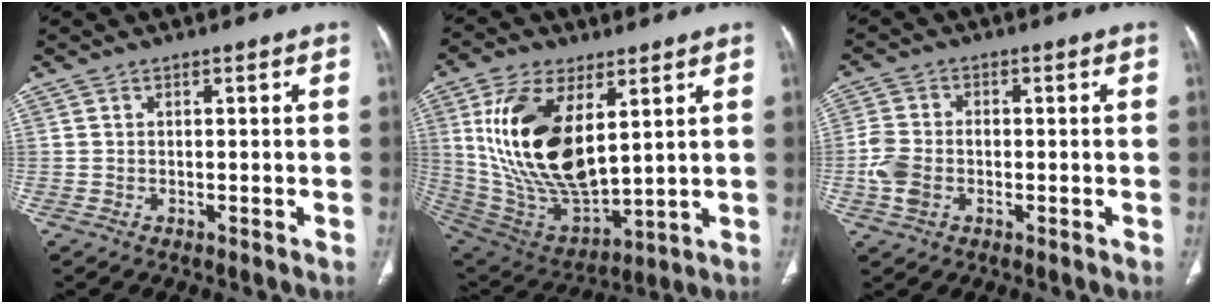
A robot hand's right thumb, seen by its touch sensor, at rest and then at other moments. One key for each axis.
{"total": 22.3, "fx": 6.3, "fy": 11.3, "fz": 18.1, "tx": -0.337, "ty": -0.031, "tz": 0.132}
{"total": 6.0, "fx": -1.4, "fy": 4.3, "fz": 4.0, "tx": -0.095, "ty": 0.012, "tz": -0.030}